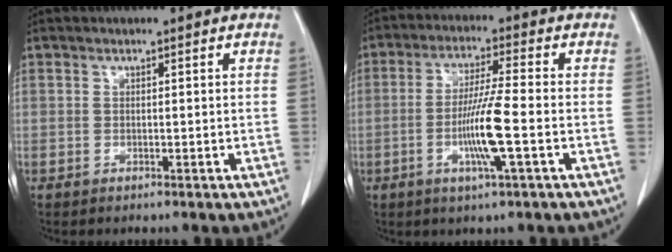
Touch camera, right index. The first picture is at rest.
{"total": 8.4, "force": [-2.2, -0.5, 8.1], "torque": [-0.158, -0.010, -0.042]}